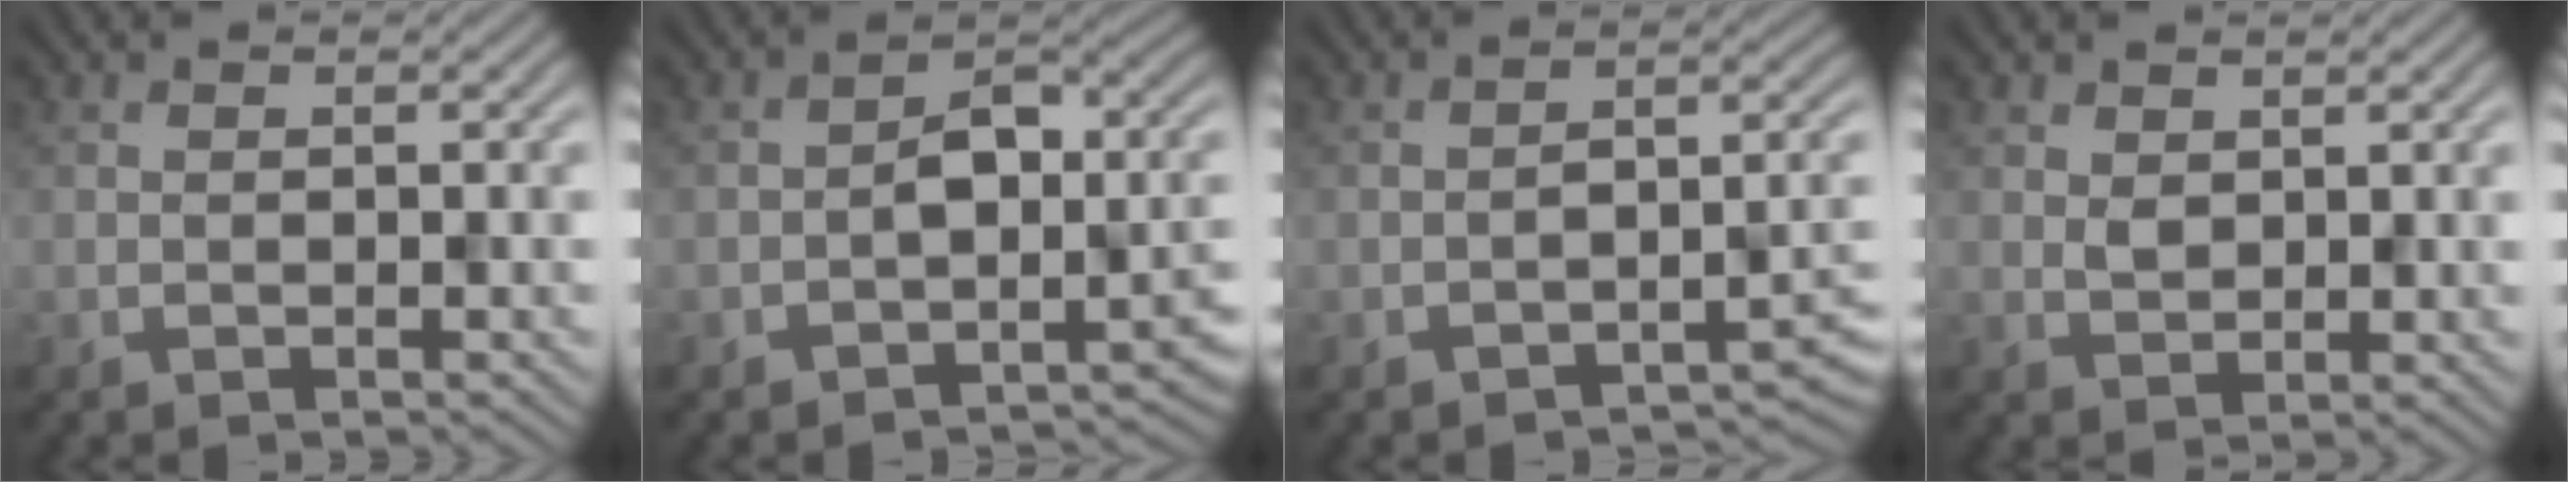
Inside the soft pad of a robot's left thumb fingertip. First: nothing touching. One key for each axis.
{"total": 7.5, "fx": -2.4, "fy": 4.5, "fz": 5.4, "tx": -0.061, "ty": -0.005, "tz": -0.045}
{"total": 4.6, "fx": -2.8, "fy": 1.7, "fz": 3.3, "tx": -0.039, "ty": 0.004, "tz": -0.044}
{"total": 1.4, "fx": 1.0, "fy": 0.9, "fz": 0.5, "tx": -0.012, "ty": -0.002, "tz": 0.022}